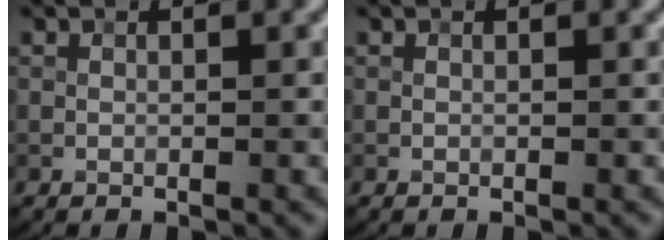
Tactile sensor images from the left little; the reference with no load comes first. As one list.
[{"total": 0.0}]